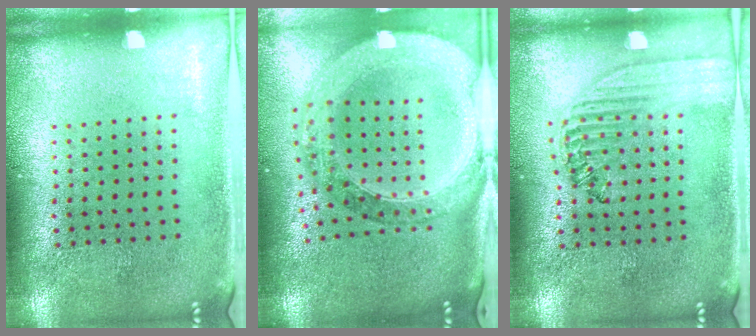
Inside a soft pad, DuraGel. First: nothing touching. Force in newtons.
{"total": 2.6, "press": 2.3, "slide": 1.3}
{"total": 1.6, "press": 1.4, "slide": 0.7}